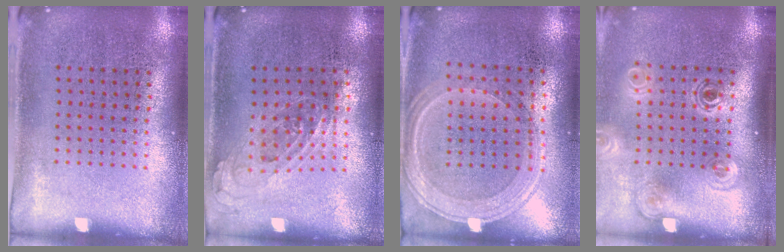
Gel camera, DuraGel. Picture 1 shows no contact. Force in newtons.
{"total": 0.8, "press": 0.7, "slide": 0.4}
{"total": 1.2, "press": 1.2, "slide": 0.3}
{"total": 1.9, "press": 1.3, "slide": 1.4}